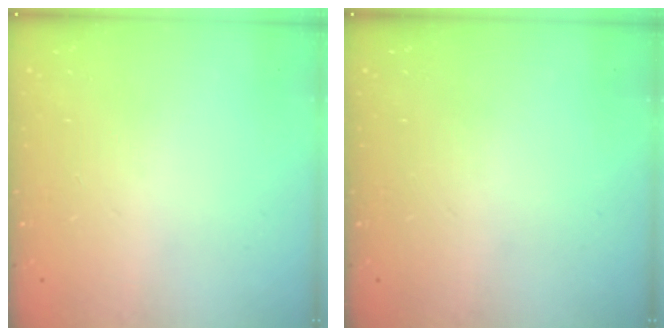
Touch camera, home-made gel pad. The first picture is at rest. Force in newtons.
{"total": 0.0}